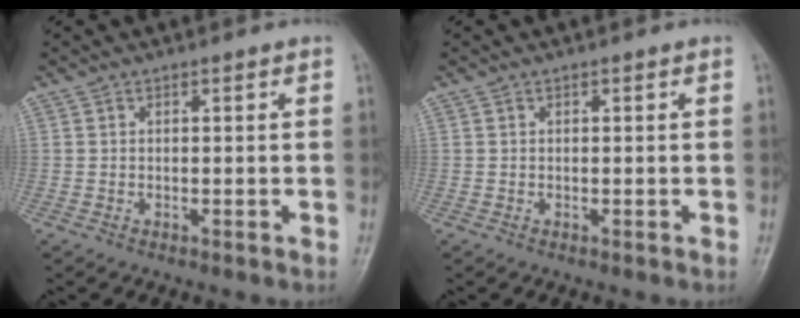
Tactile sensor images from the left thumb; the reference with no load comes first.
{"total": 0.0}